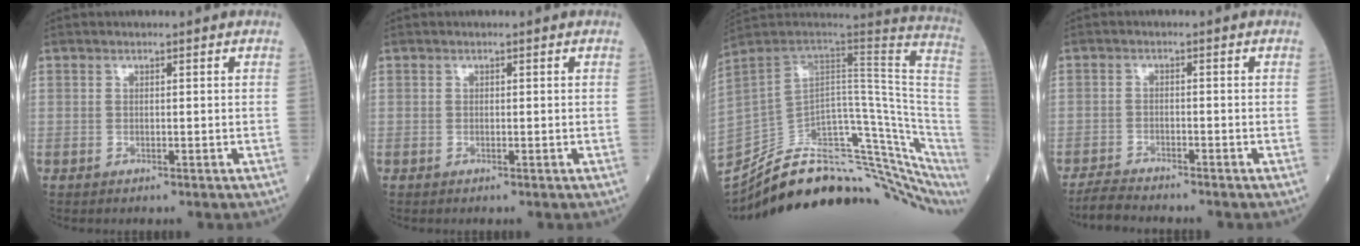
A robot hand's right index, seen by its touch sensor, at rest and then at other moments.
{"total": 0.0}
{"total": 37.9, "force": [-24.9, 12.4, 25.7], "torque": [-0.367, -0.004, -0.360]}
{"total": 5.1, "force": [-4.8, 0.8, 1.5], "torque": [-0.037, -0.016, -0.085]}